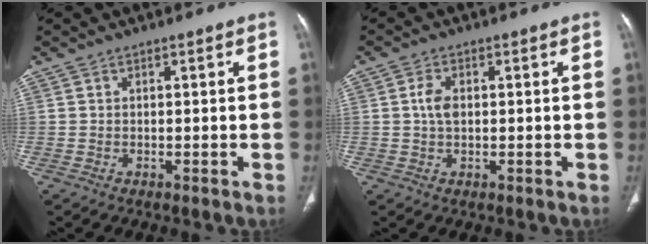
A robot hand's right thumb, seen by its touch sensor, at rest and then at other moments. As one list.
[{"total": 3.4, "force": [0.3, 2.2, 2.7], "torque": [-0.054, 0.002, 0.003]}]